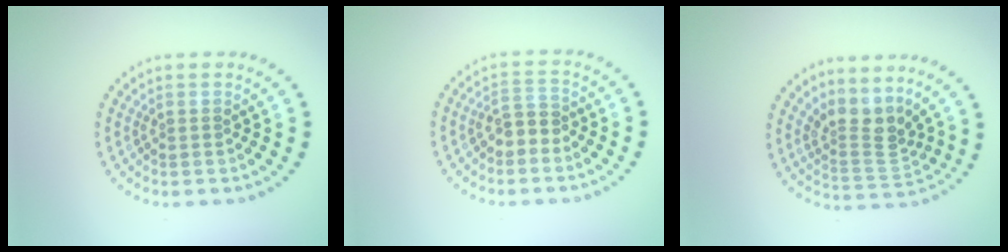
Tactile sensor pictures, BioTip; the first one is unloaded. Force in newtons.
{"total": 2.0, "press": 1.8, "slide": 0.9}
{"total": 3.3, "press": 2.3, "slide": 2.3}